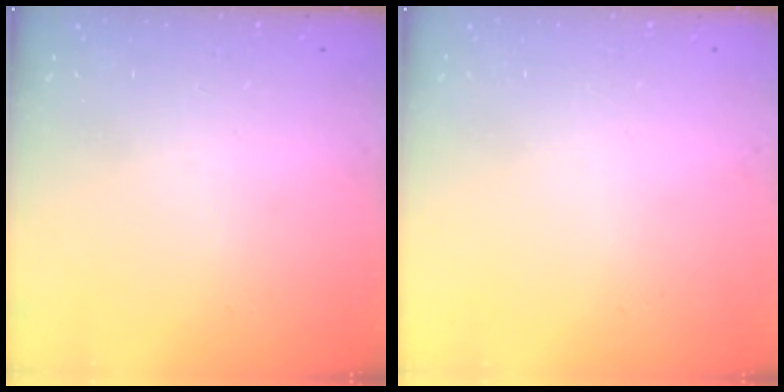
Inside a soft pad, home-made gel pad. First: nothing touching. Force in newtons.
{"total": 0.0}